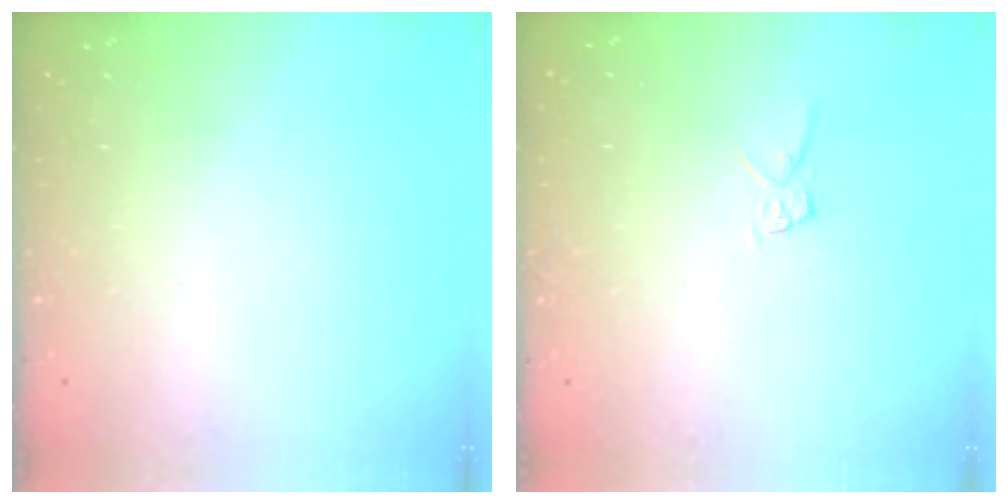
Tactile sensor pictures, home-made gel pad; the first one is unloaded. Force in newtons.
{"total": 5.3, "press": 5.3, "slide": 0.2}